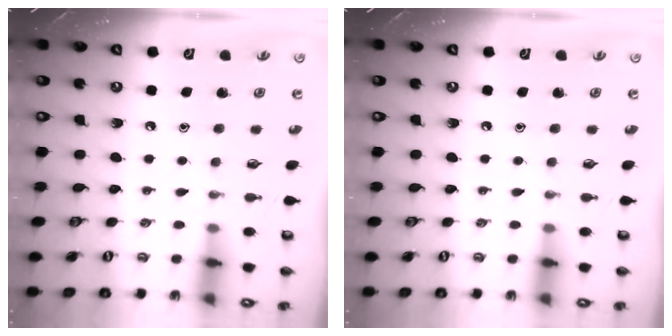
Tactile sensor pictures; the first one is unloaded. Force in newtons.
{"total": 0.0}